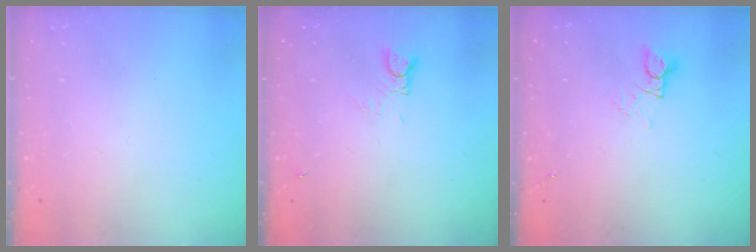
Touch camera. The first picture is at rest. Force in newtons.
{"total": 2.4, "press": 2.4, "slide": 0.4}
{"total": 2.7, "press": 2.7, "slide": 0.2}